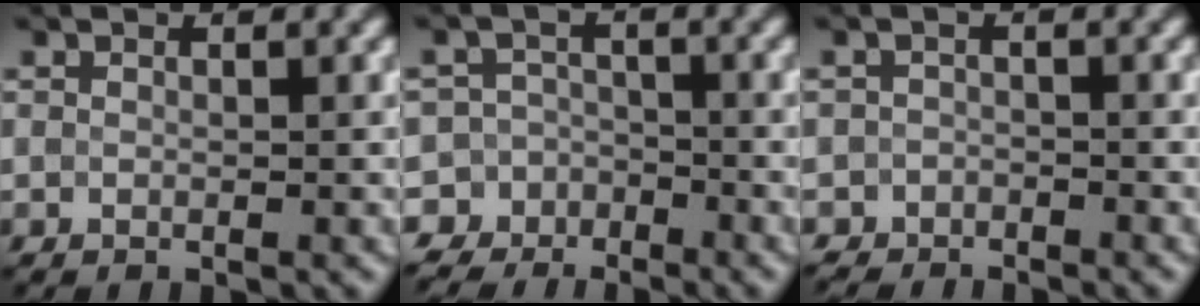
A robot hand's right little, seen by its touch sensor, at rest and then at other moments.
{"total": 7.3, "force": [-6.0, 4.2, -0.9], "torque": [0.023, -0.010, -0.107]}
{"total": 2.9, "force": [-2.6, 0.4, -1.3], "torque": [0.026, -0.005, -0.044]}